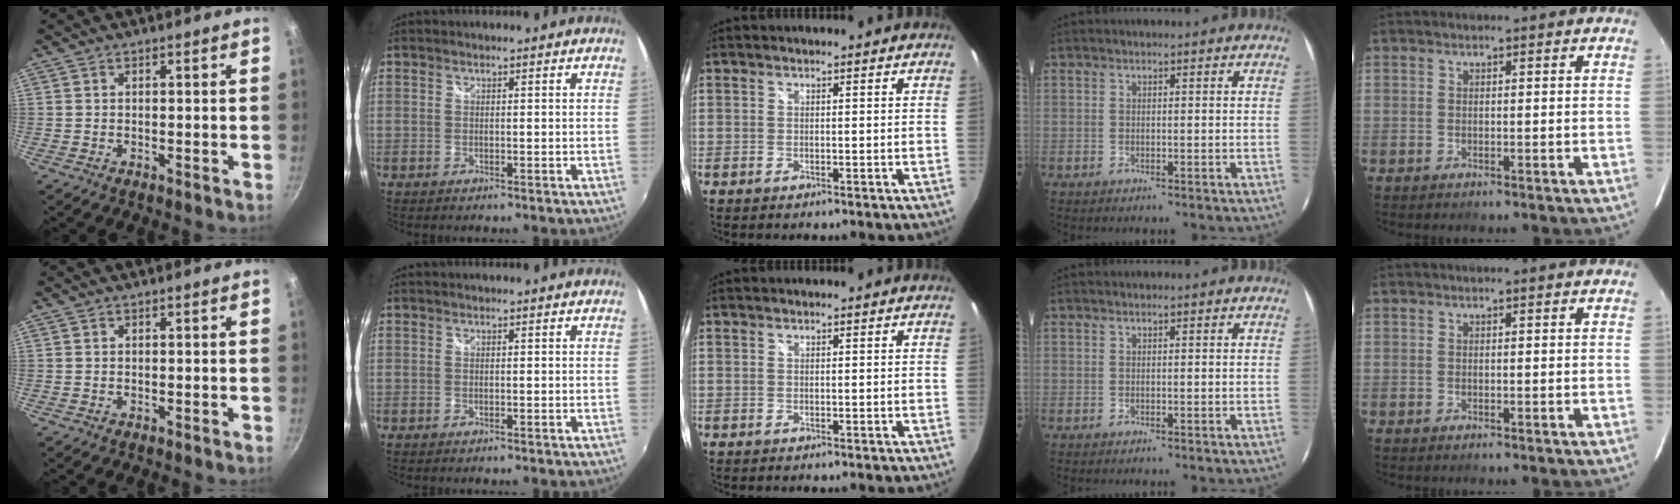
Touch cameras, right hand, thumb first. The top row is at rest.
{}